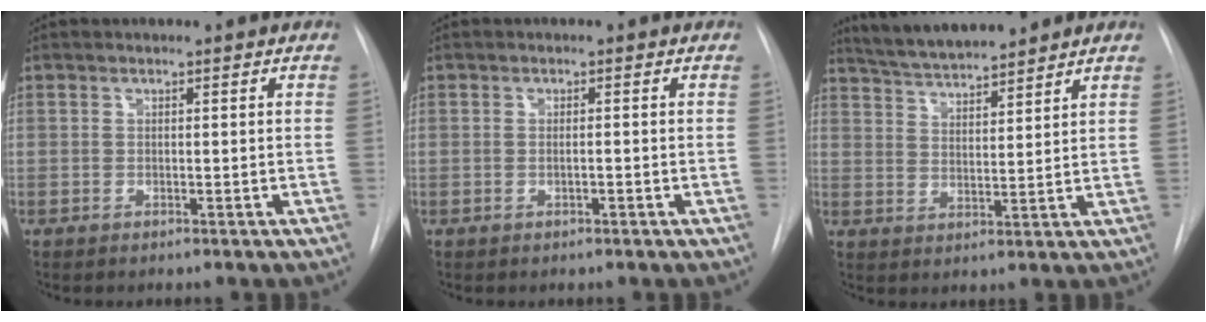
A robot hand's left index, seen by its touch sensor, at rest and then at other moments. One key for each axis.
{"total": 1.0, "fx": -0.3, "fy": 0.2, "fz": 0.9, "tx": -0.018, "ty": 0.001, "tz": -0.005}
{"total": 9.6, "fx": 8.8, "fy": 0.9, "fz": 3.7, "tx": -0.065, "ty": 0.020, "tz": 0.151}